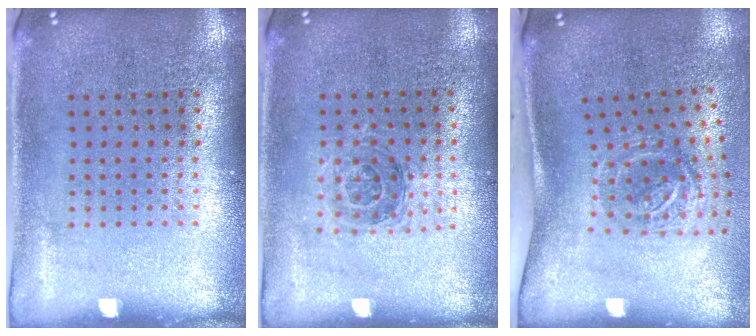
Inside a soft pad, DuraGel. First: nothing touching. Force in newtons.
{"total": 1.1, "press": 1.0, "slide": 0.3}
{"total": 2.0, "press": 1.2, "slide": 1.5}